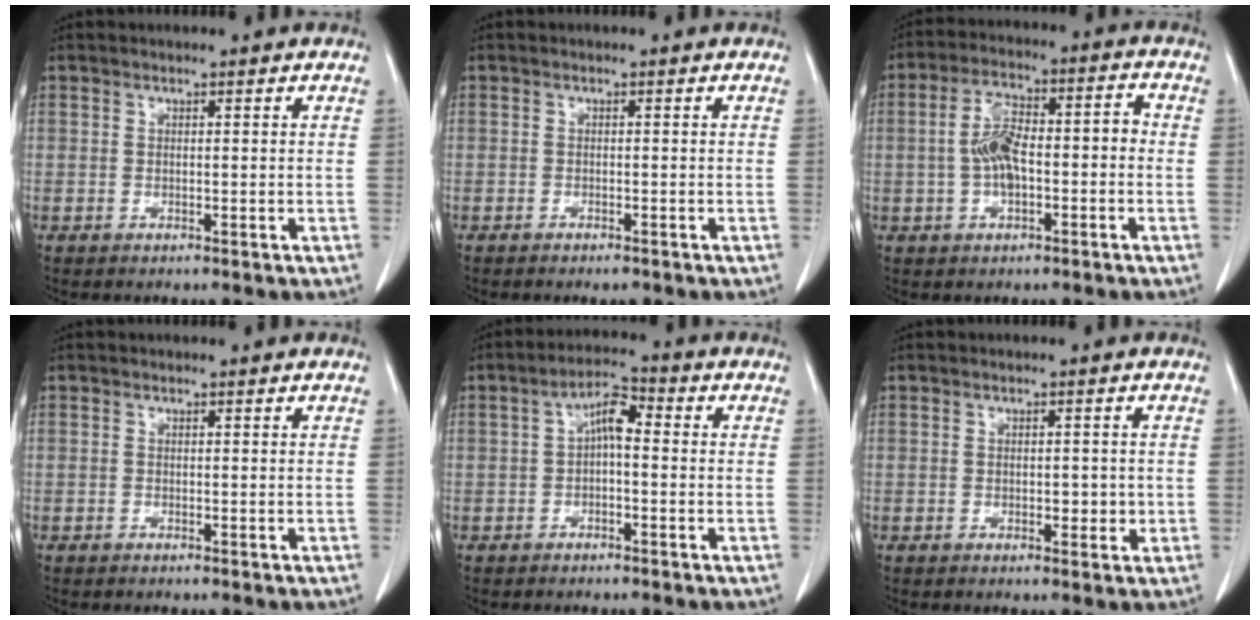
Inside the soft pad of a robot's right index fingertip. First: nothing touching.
{"total": 1.3, "force": [-1.0, 0.3, 0.7], "torque": [-0.012, -0.002, -0.010]}
{"total": 8.4, "force": [-1.3, 3.5, 7.5], "torque": [-0.151, 0.036, -0.022]}
{"total": 0.0}
{"total": 4.7, "force": [0.0, 1.8, 4.4], "torque": [-0.079, 0.022, -0.004]}
{"total": 2.3, "force": [-0.3, 1.3, 1.9], "torque": [-0.025, 0.001, 0.001]}